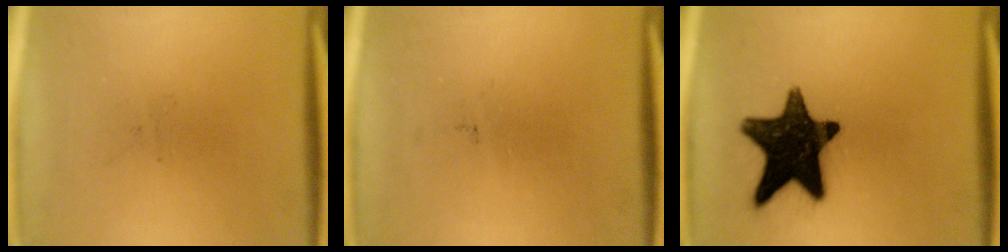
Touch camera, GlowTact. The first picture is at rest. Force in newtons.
{"total": 0.0}
{"total": 16.6}